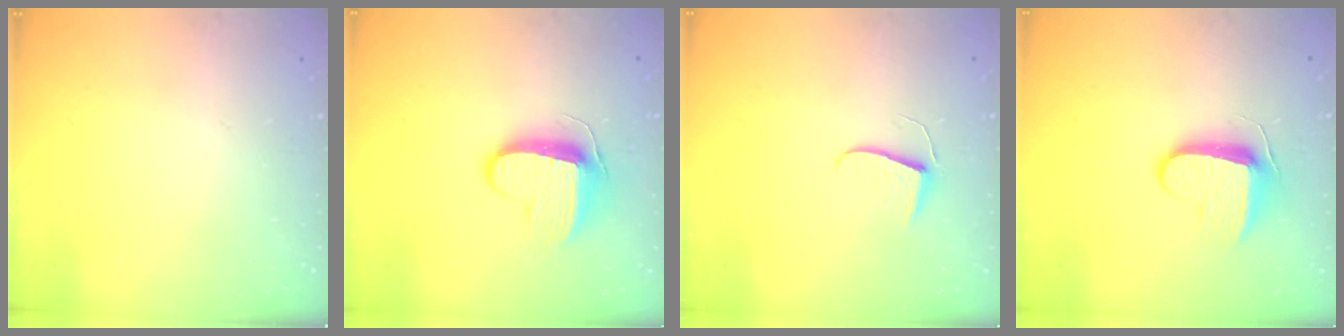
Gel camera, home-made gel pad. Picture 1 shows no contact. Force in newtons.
{"total": 9.6, "press": 9.6, "slide": 0.9}
{"total": 5.9, "press": 5.8, "slide": 0.6}
{"total": 8.7, "press": 8.7, "slide": 0.9}